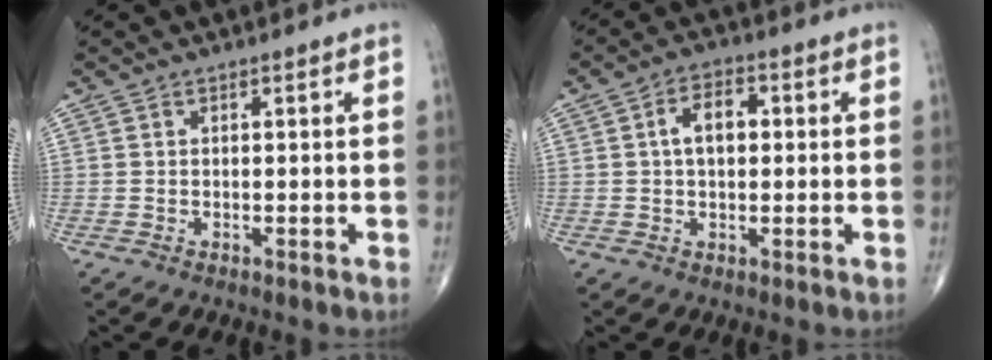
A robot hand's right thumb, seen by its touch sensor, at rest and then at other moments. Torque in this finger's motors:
{"motor_torque": [0.18, 1.94, 0.28, -0.31, 0.06]}